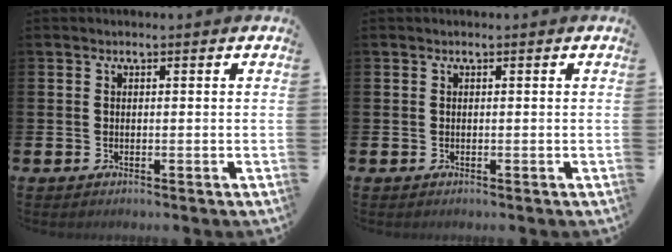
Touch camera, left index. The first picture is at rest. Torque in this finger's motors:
{"motor_torque": [0.00, 0.00, 0.00, -0.01]}